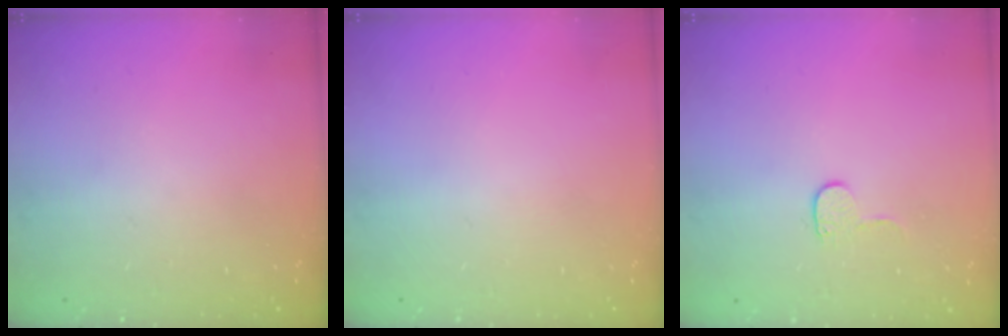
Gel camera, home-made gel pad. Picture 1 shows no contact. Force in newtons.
{"total": 0.0}
{"total": 3.9, "press": 3.9, "slide": 0.4}